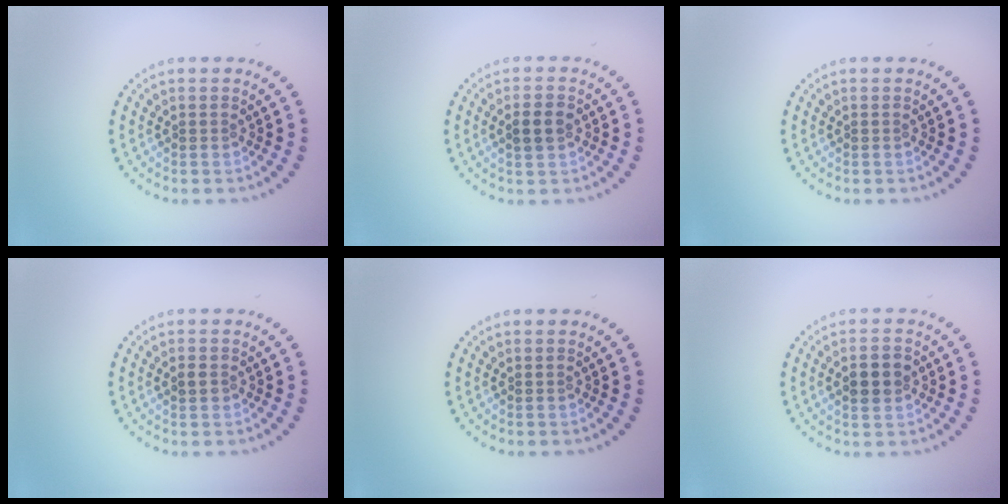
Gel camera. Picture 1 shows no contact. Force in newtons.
{"total": 2.2, "press": 2.2, "slide": 0.3}
{"total": 0.0}
{"total": 1.1, "press": 1.1, "slide": 0.1}
{"total": 0.0}
{"total": 3.5, "press": 3.5, "slide": 0.2}